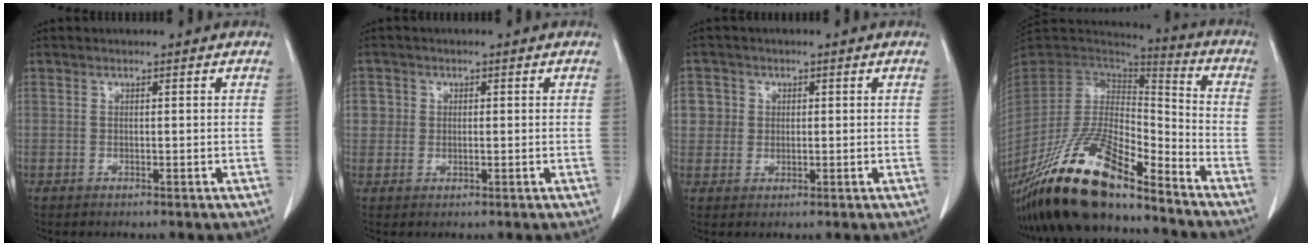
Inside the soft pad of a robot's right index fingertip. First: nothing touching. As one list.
[{"total": 2.5, "force": [0.4, 2.4, 0.3], "torque": [0.007, 0.005, 0.009]}, {"total": 3.5, "force": [0.7, 3.5, 0.2], "torque": [0.010, 0.007, 0.015]}, {"total": 20.7, "force": [-15.9, 4.7, 12.4], "torque": [-0.260, -0.020, -0.298]}]